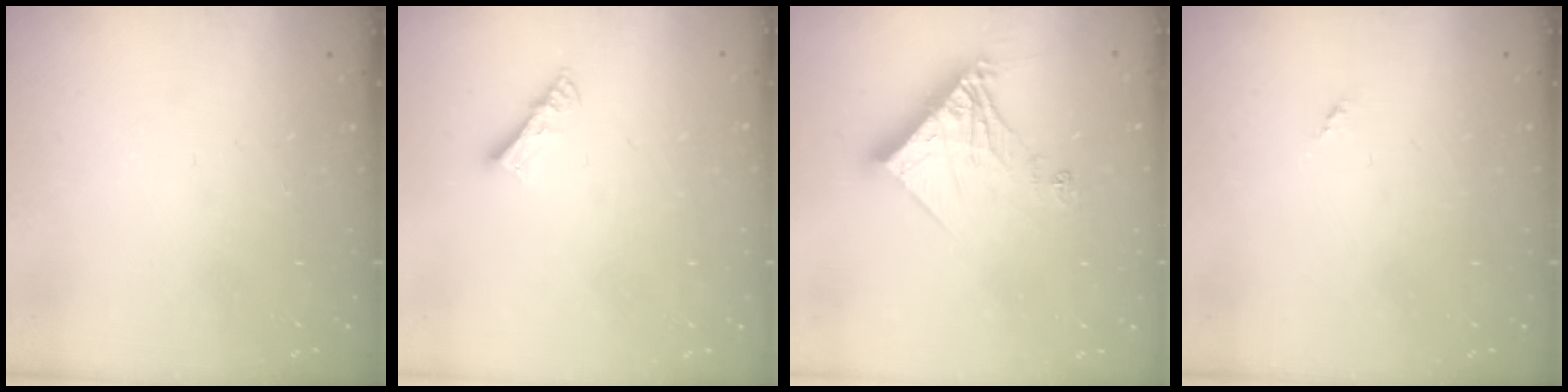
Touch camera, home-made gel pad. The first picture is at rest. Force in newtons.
{"total": 4.7, "press": 4.7, "slide": 0.0}
{"total": 12.7, "press": 12.7, "slide": 1.2}
{"total": 0.0}